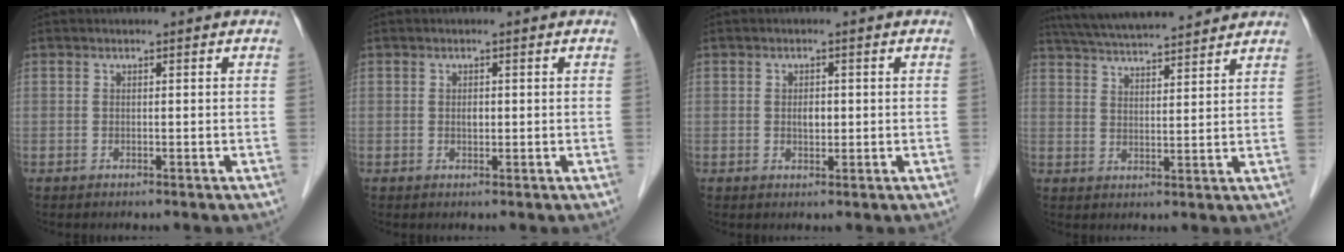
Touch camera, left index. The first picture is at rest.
{"total": 0.9, "force": [0.1, 0.6, 0.7], "torque": [-0.012, 0.001, 0.002]}
{"total": 1.7, "force": [0.1, 1.0, 1.4], "torque": [-0.024, -0.001, 0.003]}
{"total": 15.3, "force": [14.0, 1.4, 6.2], "torque": [-0.114, 0.035, 0.215]}